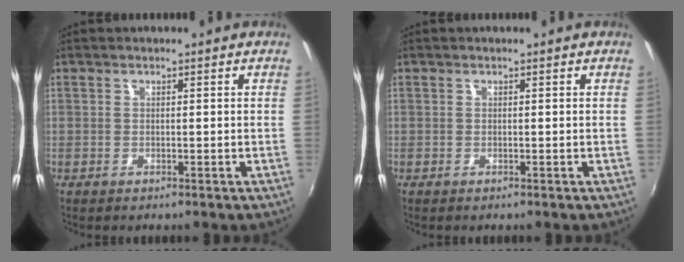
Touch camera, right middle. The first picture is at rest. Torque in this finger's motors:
{"motor_torque": [-0.12, 0.08, -0.02, 0.00]}